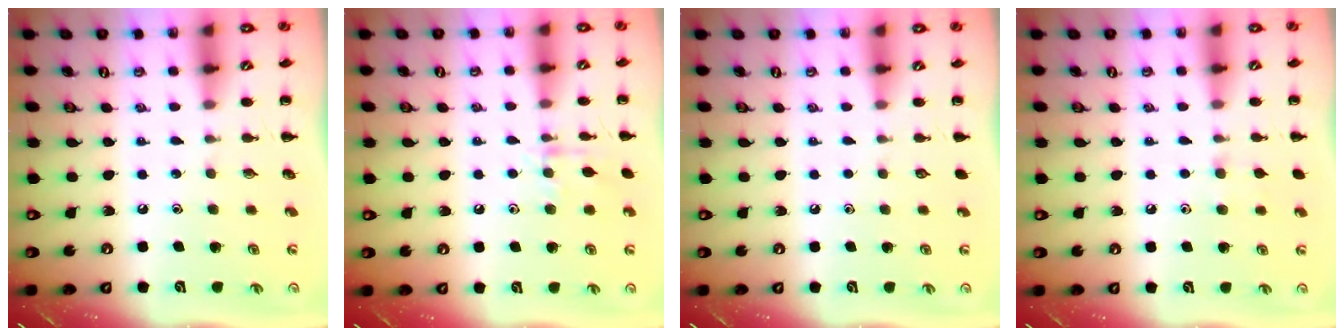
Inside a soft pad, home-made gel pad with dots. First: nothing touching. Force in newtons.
{"total": 7.6, "press": 7.5, "slide": 1.5}
{"total": 0.0}
{"total": 5.8, "press": 5.4, "slide": 2.2}